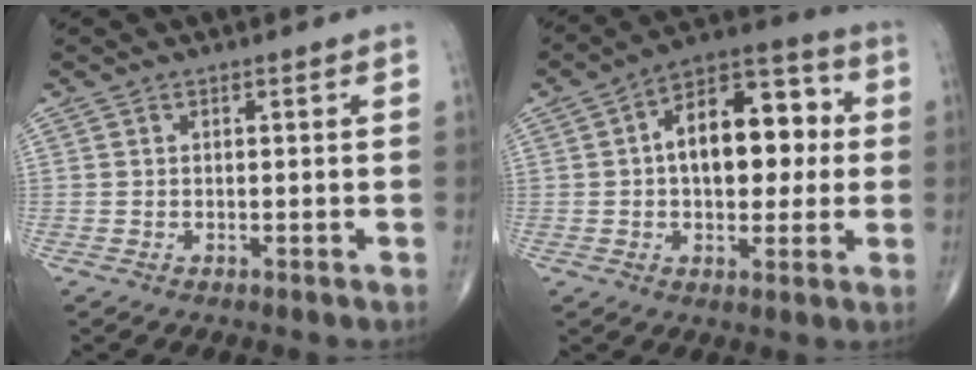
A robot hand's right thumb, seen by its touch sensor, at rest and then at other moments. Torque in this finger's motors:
{"motor_torque": [-0.31, 1.13, 0.31, 0.07, 0.18]}